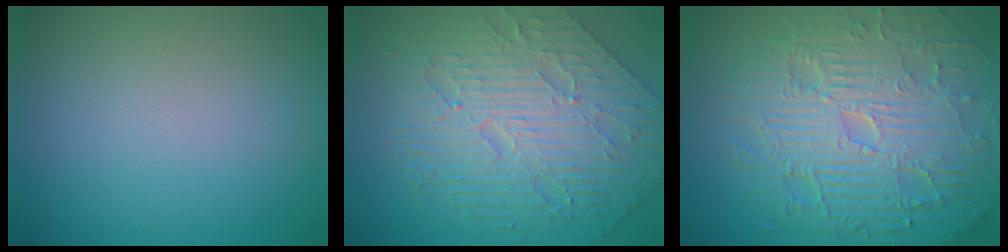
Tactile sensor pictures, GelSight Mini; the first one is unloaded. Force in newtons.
{"total": 6.4, "press": 5.4, "slide": 3.4}
{"total": 11.6, "press": 7.5, "slide": 8.9}